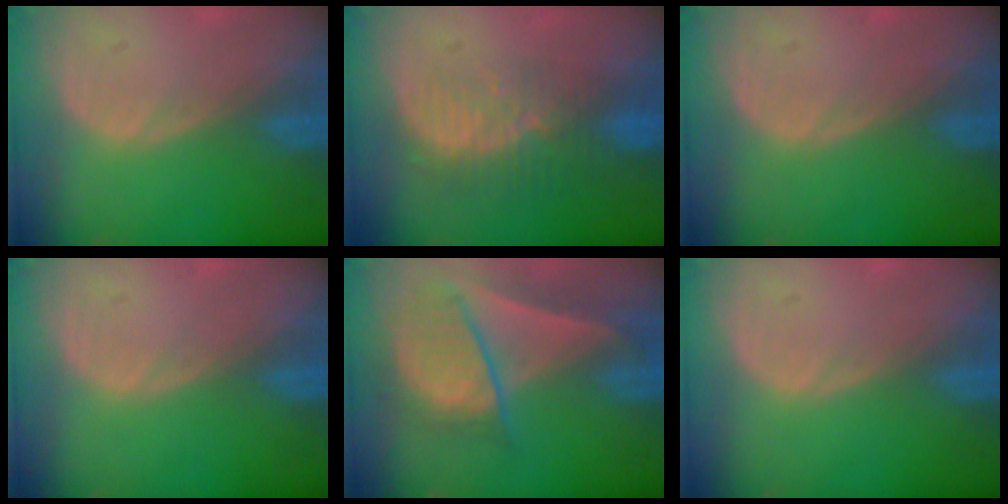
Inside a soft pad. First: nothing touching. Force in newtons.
{"total": 8.1, "press": 7.2, "slide": 3.8}
{"total": 0.0}
{"total": 0.0}
{"total": 8.9, "press": 7.9, "slide": 4.2}
{"total": 0.0}